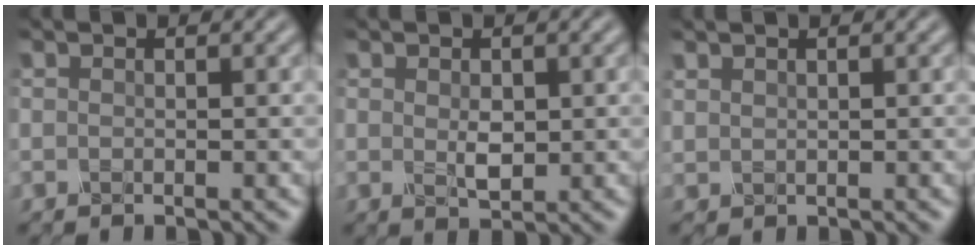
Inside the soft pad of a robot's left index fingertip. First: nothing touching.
{"total": 1.6, "force": [0.2, 1.0, 1.3], "torque": [-0.028, 0.001, 0.006]}
{"total": 0.7, "force": [0.6, 0.0, -0.4], "torque": [0.005, 0.004, 0.014]}